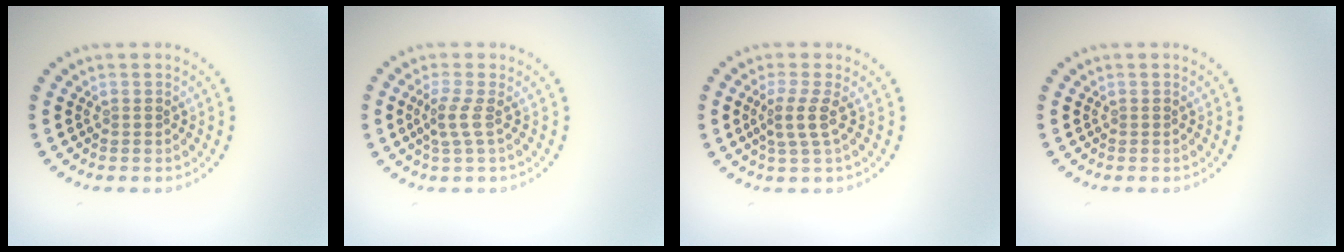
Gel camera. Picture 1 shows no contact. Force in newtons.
{"total": 1.8, "press": 1.3, "slide": 1.3}
{"total": 2.3, "press": 1.7, "slide": 1.5}
{"total": 0.0}